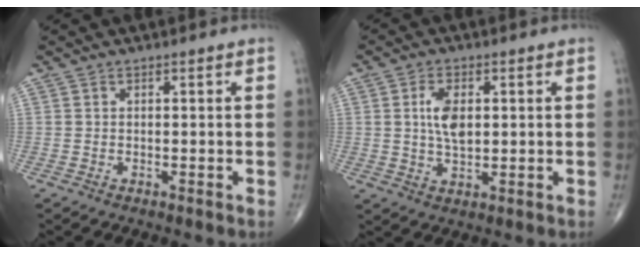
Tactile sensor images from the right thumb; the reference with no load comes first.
{"total": 6.4, "force": [1.1, 3.5, 5.3], "torque": [-0.095, -0.004, 0.020]}